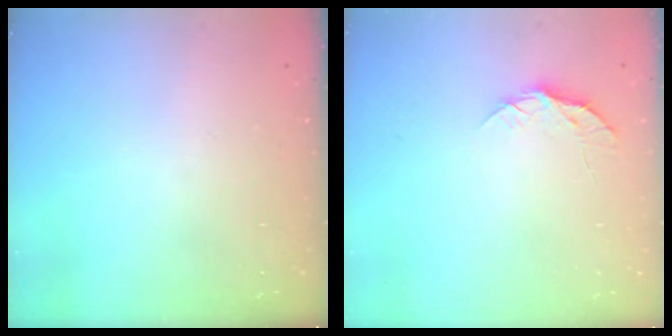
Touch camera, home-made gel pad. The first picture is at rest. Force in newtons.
{"total": 8.1, "press": 8.1, "slide": 0.7}